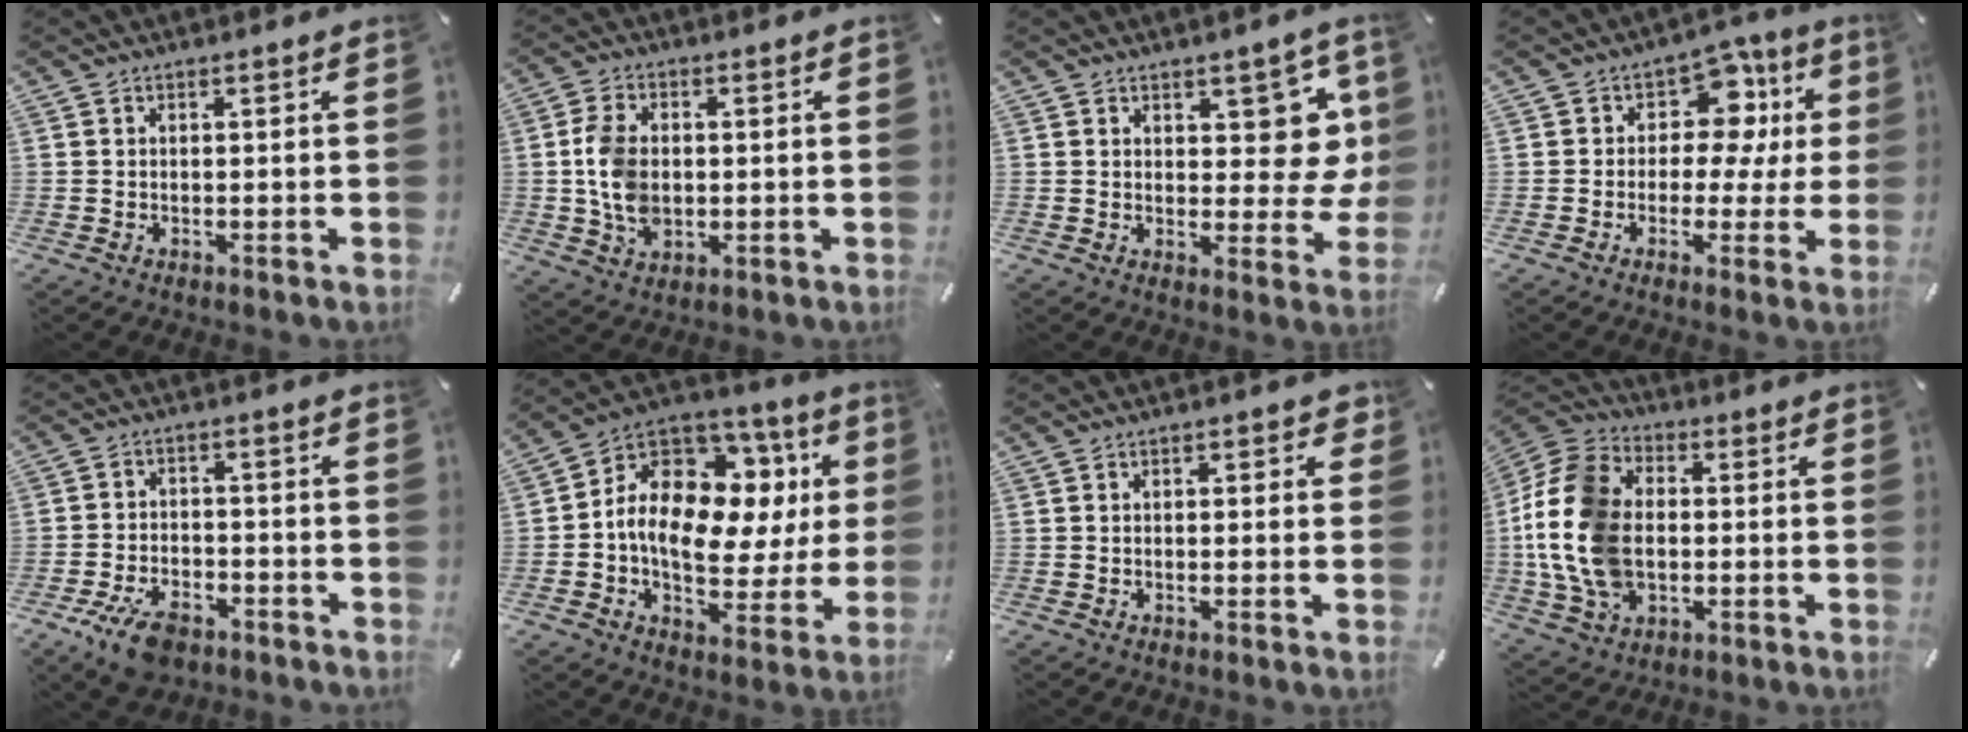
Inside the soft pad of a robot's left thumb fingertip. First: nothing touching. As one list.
[{"total": 9.6, "force": [-0.3, 7.0, 6.5], "torque": [-0.142, 0.007, -0.005]}, {"total": 9.9, "force": [4.8, 6.1, 6.2], "torque": [-0.060, -0.034, 0.083]}, {"total": 10.6, "force": [3.3, 7.6, 6.6], "torque": [-0.098, -0.019, 0.058]}, {"total": 8.5, "force": [-4.9, 4.8, 5.1], "torque": [-0.105, 0.018, -0.088]}, {"total": 16.0, "force": [2.9, 10.9, 11.3], "torque": [-0.201, -0.033, 0.043]}, {"total": 1.9, "force": [0.3, 1.2, 1.5], "torque": [-0.013, 0.002, 0.000]}, {"total": 18.4, "force": [-1.5, 13.5, 12.4], "torque": [-0.291, 0.017, -0.026]}]